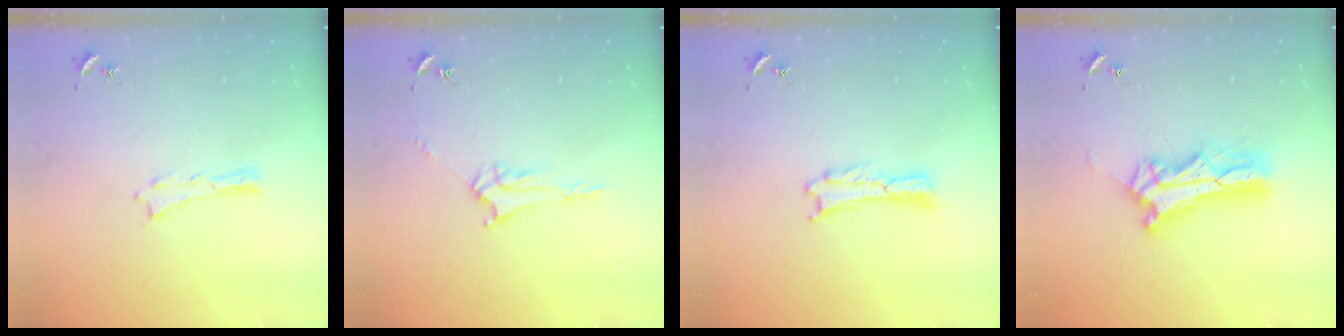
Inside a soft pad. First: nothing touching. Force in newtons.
{"total": 3.0, "press": 3.0, "slide": 0.3}
{"total": 0.0}
{"total": 9.2, "press": 9.2, "slide": 0.7}